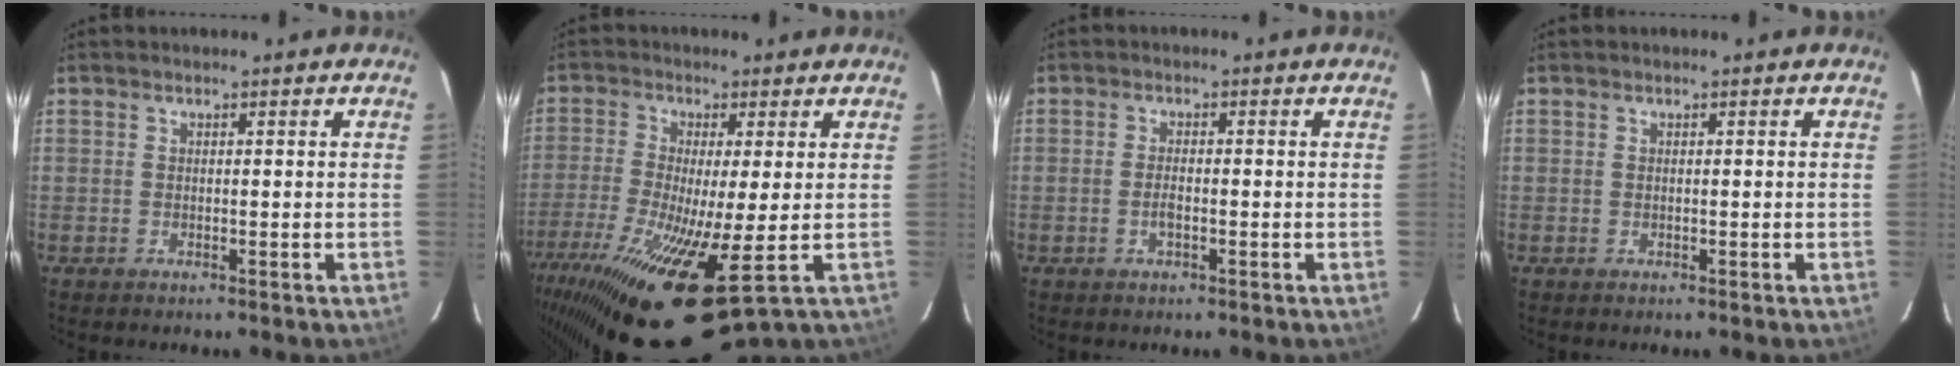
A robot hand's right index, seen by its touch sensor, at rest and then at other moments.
{"total": 19.8, "force": [-8.0, 4.2, 17.6], "torque": [-0.368, -0.075, -0.139]}
{"total": 2.1, "force": [-0.8, 0.8, 1.8], "torque": [-0.038, 0.001, -0.016]}
{"total": 0.0}